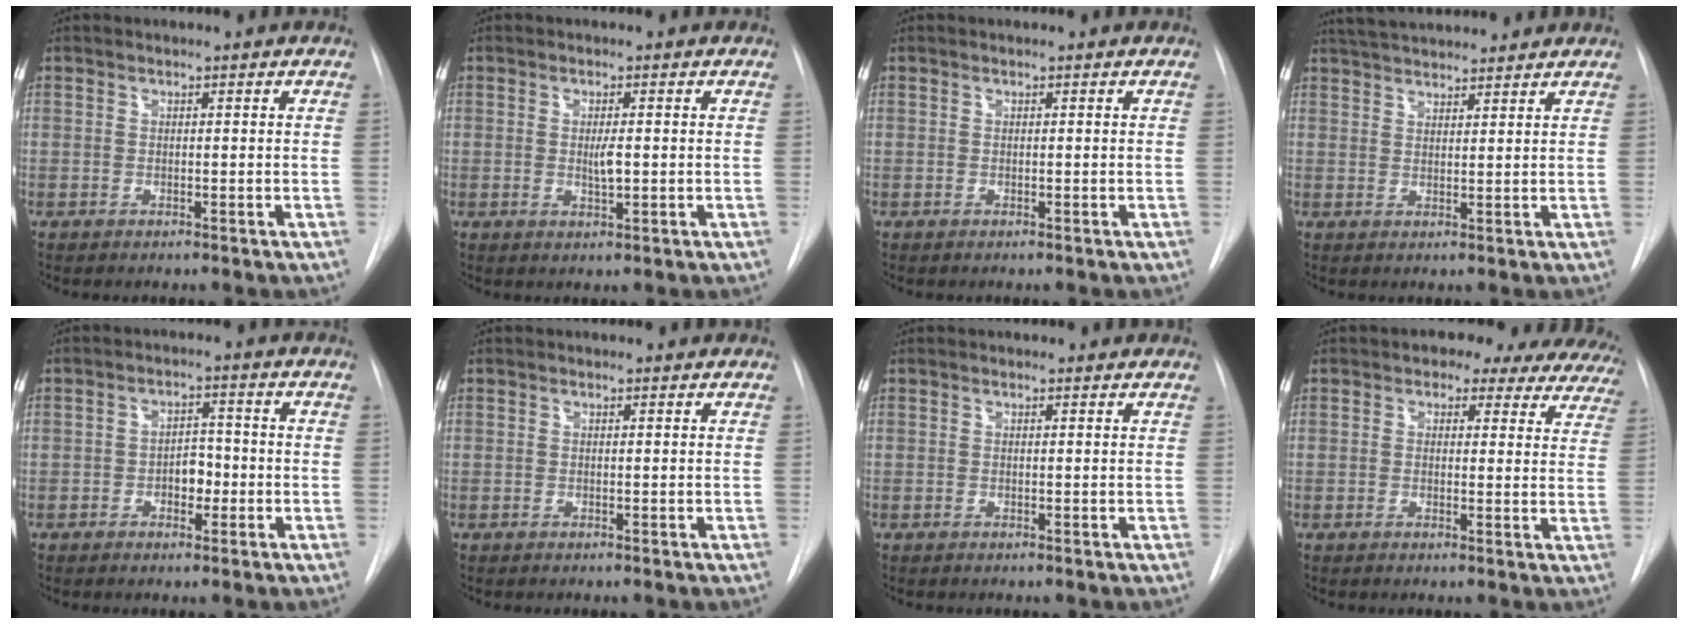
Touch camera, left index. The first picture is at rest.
{"total": 2.2, "force": [0.0, 0.4, 2.1], "torque": [-0.039, -0.003, 0.002]}
{"total": 0.0}
{"total": 10.2, "force": [9.4, 1.5, 3.7], "torque": [-0.064, 0.033, 0.144]}
{"total": 3.5, "force": [-1.1, 2.2, 2.6], "torque": [-0.033, 0.008, -0.016]}
{"total": 0.0}
{"total": 0.5, "force": [0.5, 0.2, 0.1], "torque": [-0.007, 0.004, 0.006]}
{"total": 13.5, "force": [11.2, 6.1, 4.5], "torque": [-0.034, 0.011, 0.102]}